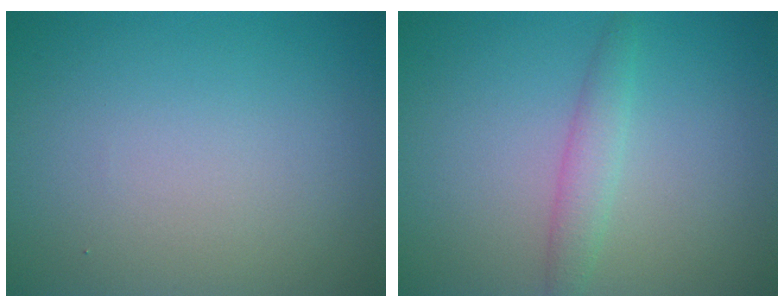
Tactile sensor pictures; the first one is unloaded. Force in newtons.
{"total": 1.9, "press": 1.9, "slide": 0.1}